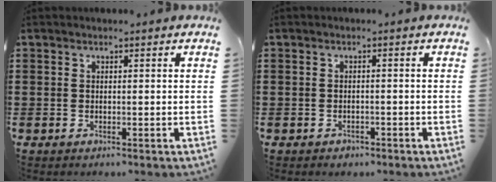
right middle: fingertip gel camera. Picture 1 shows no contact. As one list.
[{"total": 1.1, "force": [-0.9, 0.7, 0.0], "torque": [-0.003, 0.003, -0.022]}]